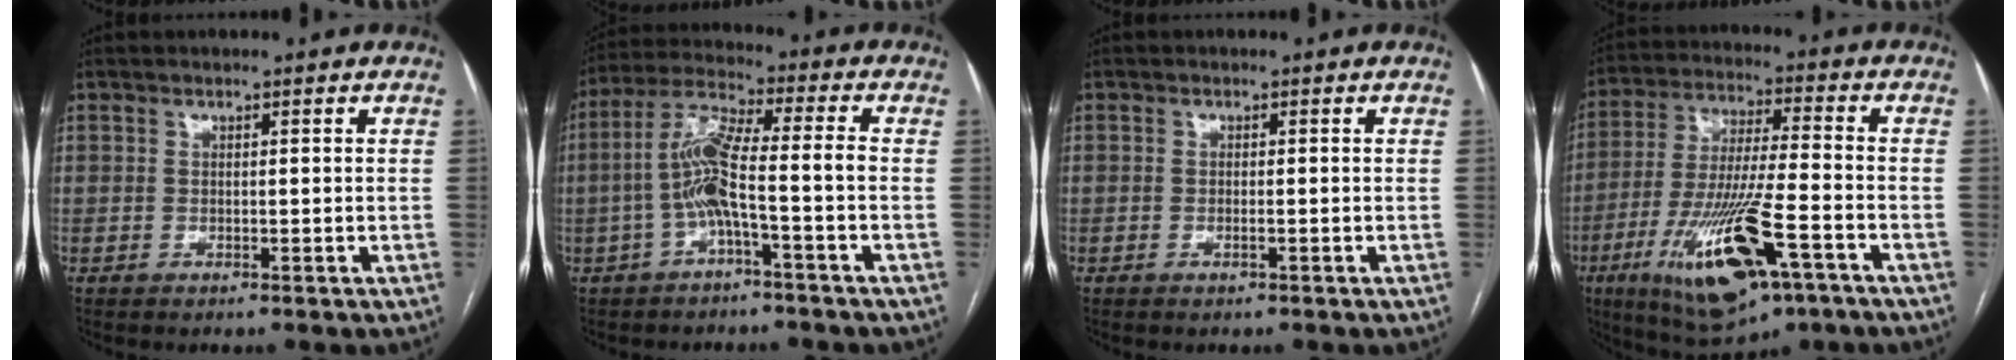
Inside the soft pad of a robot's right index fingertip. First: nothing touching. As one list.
[{"total": 8.1, "force": [-2.1, 0.4, 7.8], "torque": [-0.163, 0.027, -0.043]}, {"total": 0.6, "force": [-0.2, 0.1, 0.6], "torque": [-0.013, 0.001, 0.000]}, {"total": 18.1, "force": [-8.3, 3.3, 15.8], "torque": [-0.318, -0.033, -0.135]}]